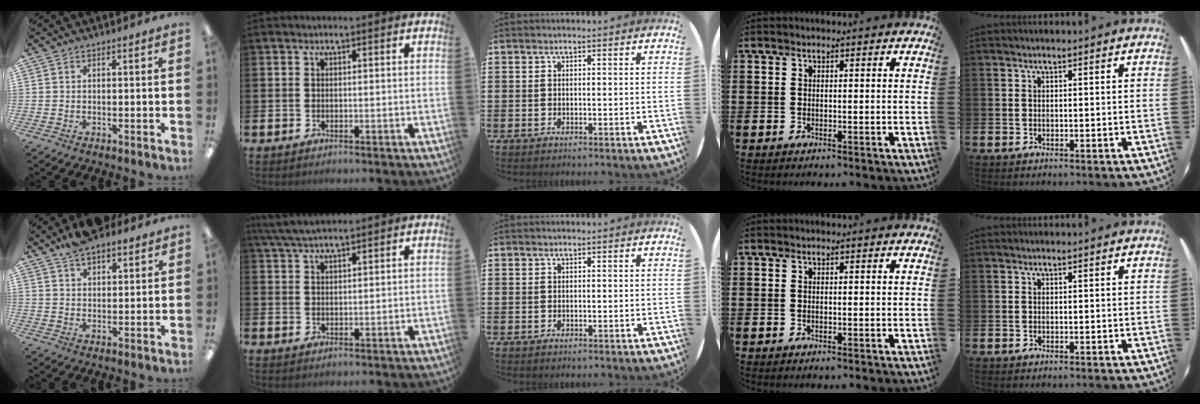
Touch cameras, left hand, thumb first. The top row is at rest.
{"thumb": {"total": 6.7, "force": [5.7, 2.2, 2.7], "torque": [-0.057, -0.026, 0.106]}, "index": {"total": 4.3, "force": [3.8, 0.6, 2.0], "torque": [-0.047, -0.008, 0.070]}}